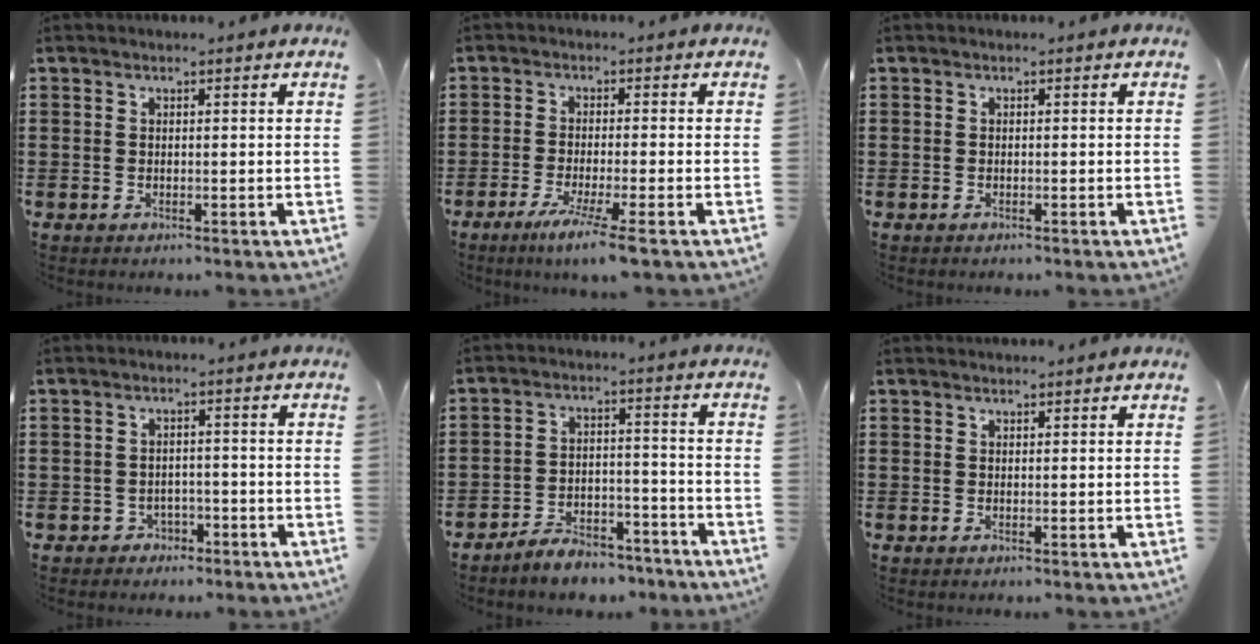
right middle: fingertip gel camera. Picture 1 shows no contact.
{"total": 4.9, "force": [-3.4, -0.7, 3.5], "torque": [-0.067, -0.019, -0.062]}
{"total": 0.0}
{"total": 2.0, "force": [-1.7, 1.0, 0.0], "torque": [-0.011, 0.000, -0.040]}
{"total": 5.5, "force": [-5.3, 0.9, 0.9], "torque": [-0.013, 0.014, -0.106]}
{"total": 0.6, "force": [0.6, 0.0, 0.0], "torque": [0.006, -0.003, 0.009]}